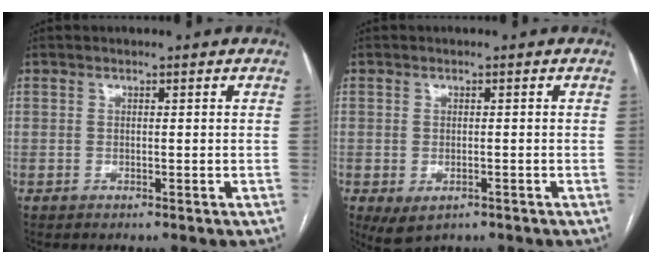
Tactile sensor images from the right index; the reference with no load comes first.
{"total": 4.0, "force": [-1.9, 2.2, 2.7], "torque": [-0.049, -0.008, -0.020]}